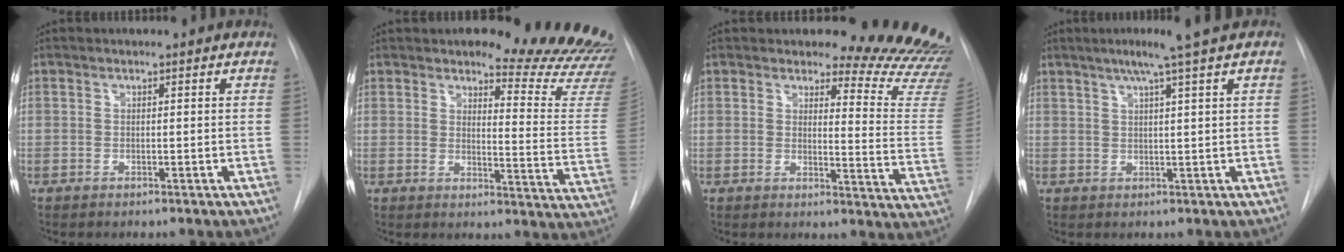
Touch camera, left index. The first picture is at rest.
{"total": 15.3, "force": [15.0, 0.6, 3.0], "torque": [-0.019, -0.140, 0.152]}
{"total": 15.4, "force": [15.3, 1.1, 1.9], "torque": [0.004, -0.156, 0.142]}
{"total": 5.8, "force": [3.5, -1.1, 4.5], "torque": [-0.071, 0.011, 0.056]}